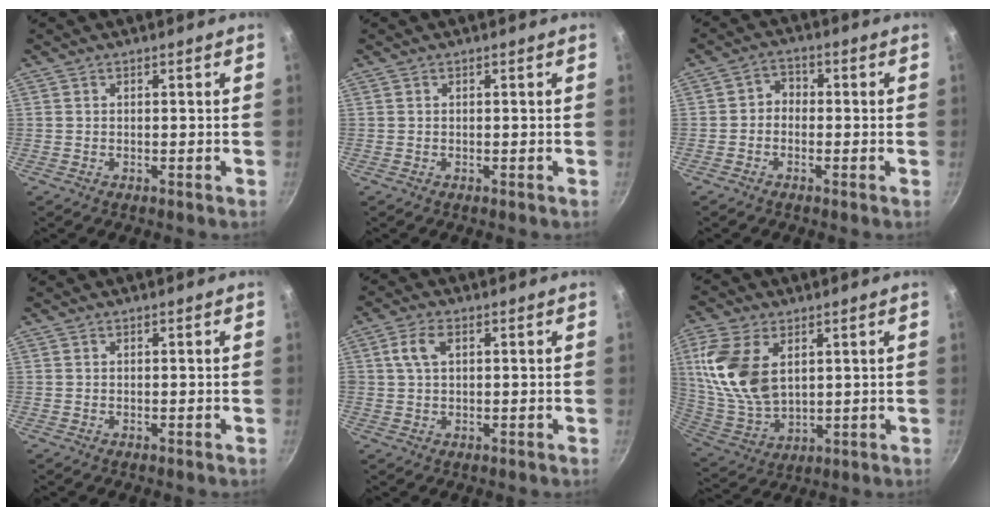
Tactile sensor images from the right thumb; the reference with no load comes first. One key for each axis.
{"total": 0.0}
{"total": 2.9, "fx": -0.8, "fy": 2.4, "fz": 1.3, "tx": -0.006, "ty": 0.015, "tz": -0.025}
{"total": 0.0}
{"total": 4.5, "fx": 1.4, "fy": 2.6, "fz": 3.5, "tx": -0.062, "ty": 0.008, "tz": 0.025}
{"total": 15.7, "fx": 4.6, "fy": 9.5, "fz": 11.6, "tx": -0.229, "ty": -0.022, "tz": 0.104}